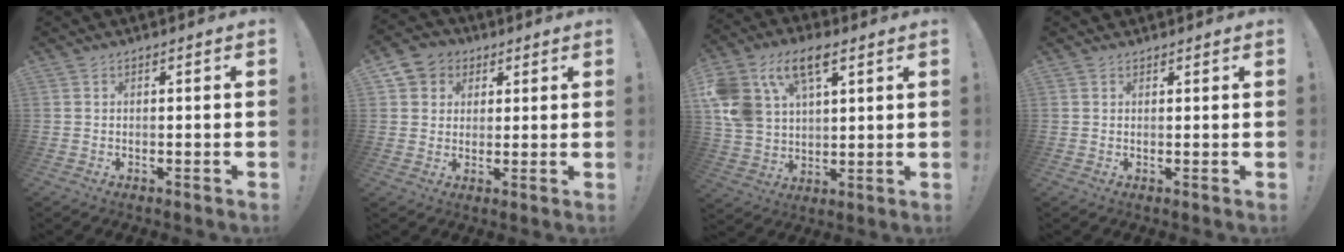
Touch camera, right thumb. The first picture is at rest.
{"total": 6.3, "force": [2.1, 5.8, 1.3], "torque": [-0.022, -0.007, 0.044]}
{"total": 15.6, "force": [7.7, 9.8, 9.3], "torque": [-0.189, -0.027, 0.146]}
{"total": 1.1, "force": [0.9, 0.7, 0.2], "torque": [-0.004, -0.001, 0.017]}